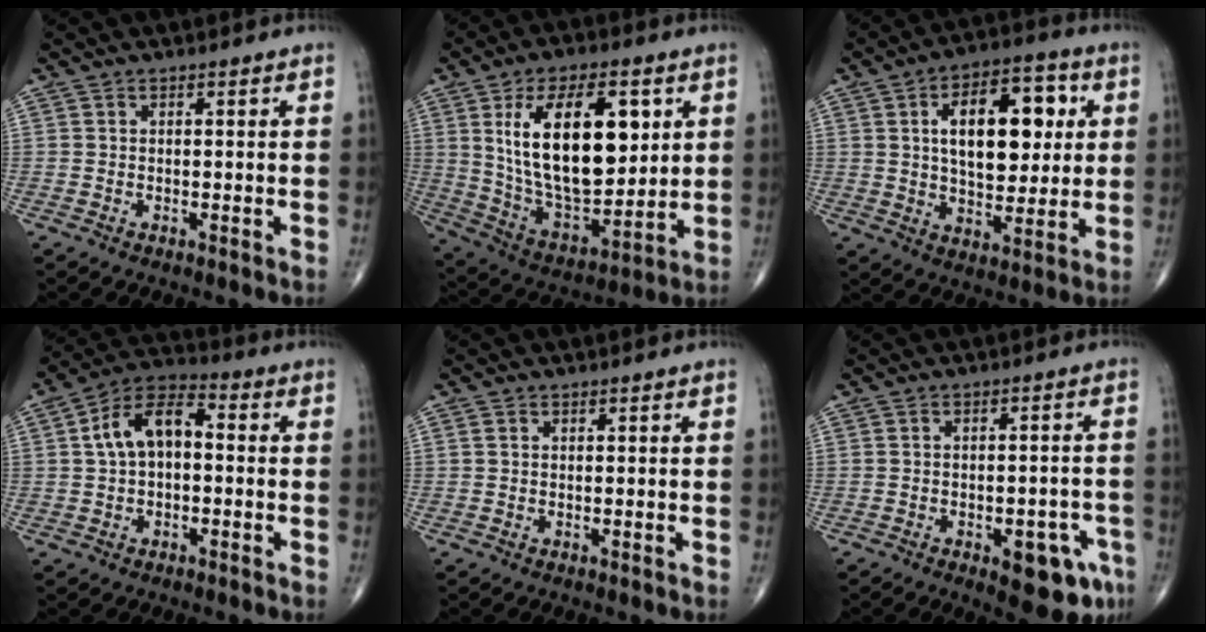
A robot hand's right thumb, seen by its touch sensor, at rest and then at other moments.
{"total": 22.9, "force": [6.0, 11.4, 18.9], "torque": [-0.295, -0.031, 0.113]}
{"total": 17.3, "force": [3.9, 9.3, 14.1], "torque": [-0.177, 0.001, 0.061]}
{"total": 10.2, "force": [0.7, 6.0, 8.3], "torque": [-0.144, 0.035, 0.001]}
{"total": 0.5, "force": [0.2, 0.4, 0.3], "torque": [-0.007, 0.003, 0.004]}
{"total": 10.3, "force": [-5.0, 4.1, 8.0], "torque": [-0.074, 0.022, -0.055]}